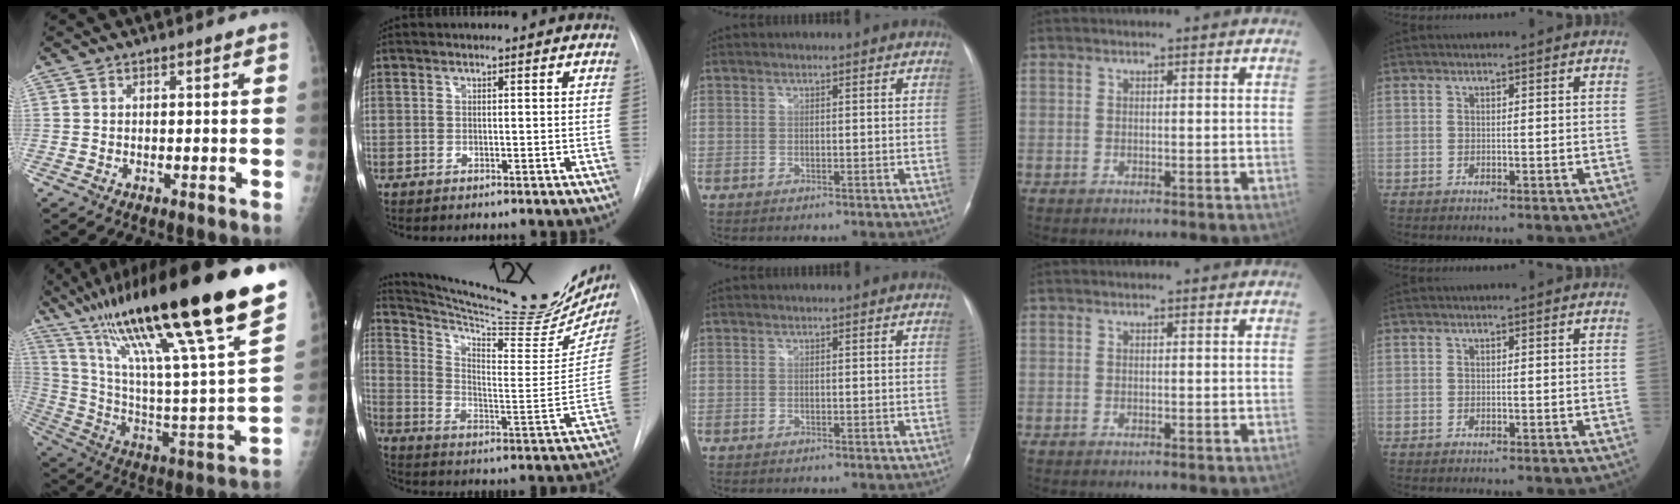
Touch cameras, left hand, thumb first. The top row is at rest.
{"thumb": {"total": 39.1, "force": [23.8, 4.8, 30.7], "torque": [-0.436, -0.043, 0.398]}, "index": {"total": 26.5, "force": [23.1, 3.0, 12.5], "torque": [-0.199, -0.082, 0.318]}}